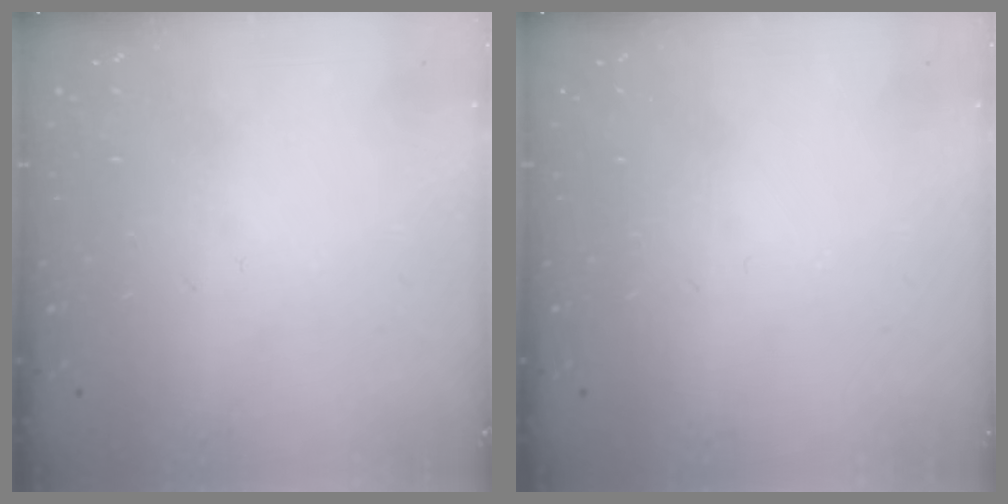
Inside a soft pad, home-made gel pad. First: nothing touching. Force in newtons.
{"total": 0.0}